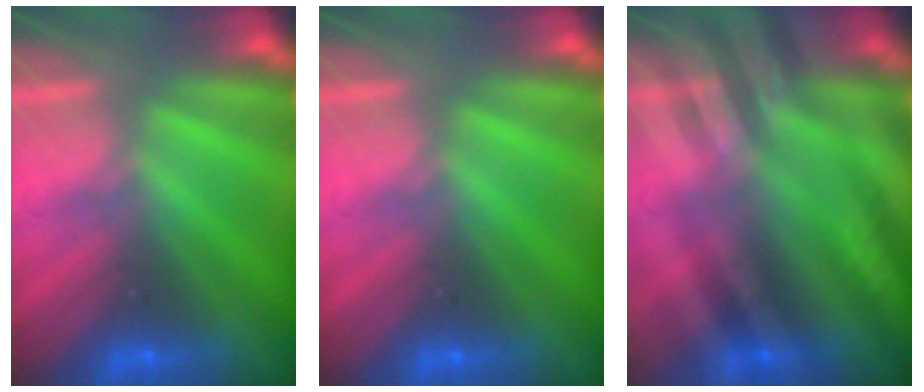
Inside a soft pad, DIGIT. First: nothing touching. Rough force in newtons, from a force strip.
{"total": 0.0}
{"total": 2.8}